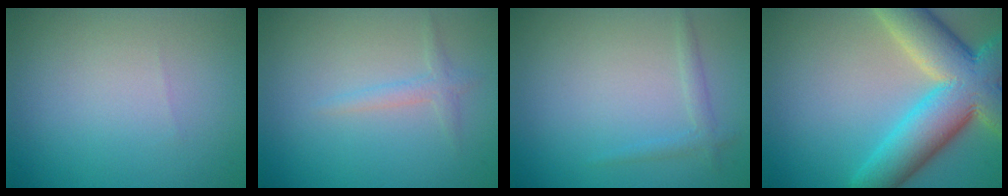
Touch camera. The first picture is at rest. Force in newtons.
{"total": 1.3, "press": 1.3, "slide": 0.0}
{"total": 1.2, "press": 1.2, "slide": 0.0}
{"total": 11.6, "press": 11.6, "slide": 1.0}